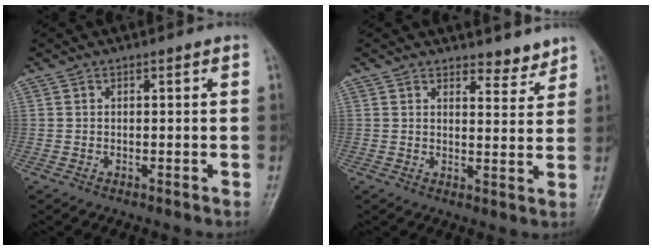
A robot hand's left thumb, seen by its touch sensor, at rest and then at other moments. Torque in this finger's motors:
{"motor_torque": [-0.21, -0.19, 0.01, 0.01, 0.05]}